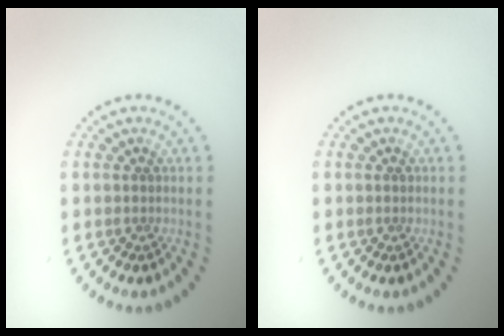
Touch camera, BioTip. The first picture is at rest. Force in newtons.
{"total": 0.6, "press": 0.6, "slide": 0.1}